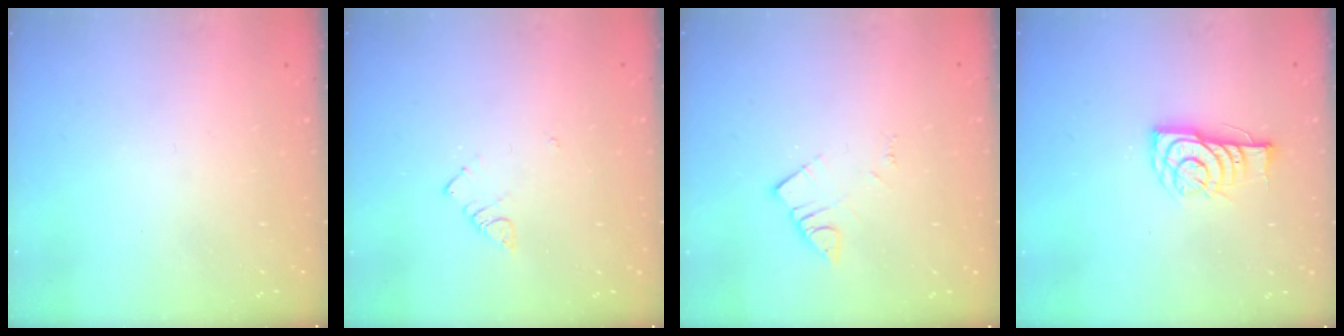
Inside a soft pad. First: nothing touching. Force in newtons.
{"total": 3.0, "press": 2.9, "slide": 0.4}
{"total": 3.8, "press": 3.8, "slide": 0.2}
{"total": 10.5, "press": 10.5, "slide": 0.7}